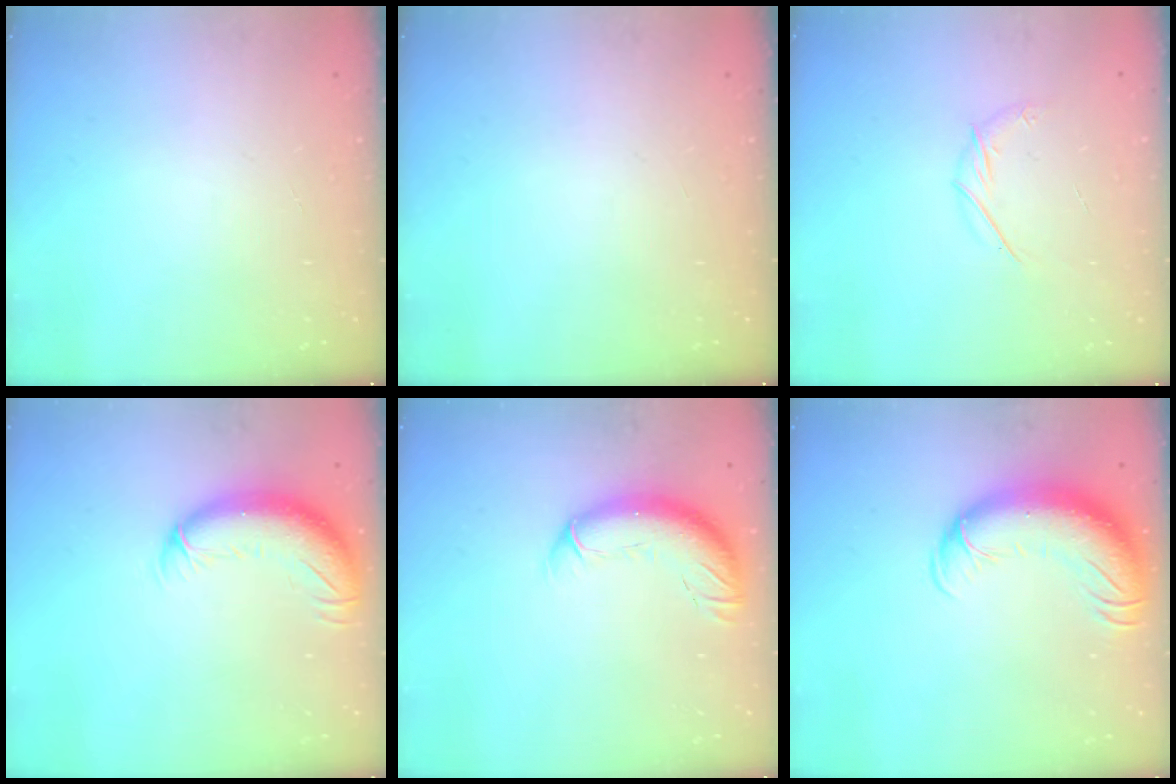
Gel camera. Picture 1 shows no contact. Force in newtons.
{"total": 0.0}
{"total": 5.5, "press": 5.3, "slide": 1.3}
{"total": 12.4, "press": 12.1, "slide": 2.9}
{"total": 11.8, "press": 11.5, "slide": 2.9}
{"total": 15.0, "press": 14.6, "slide": 3.4}